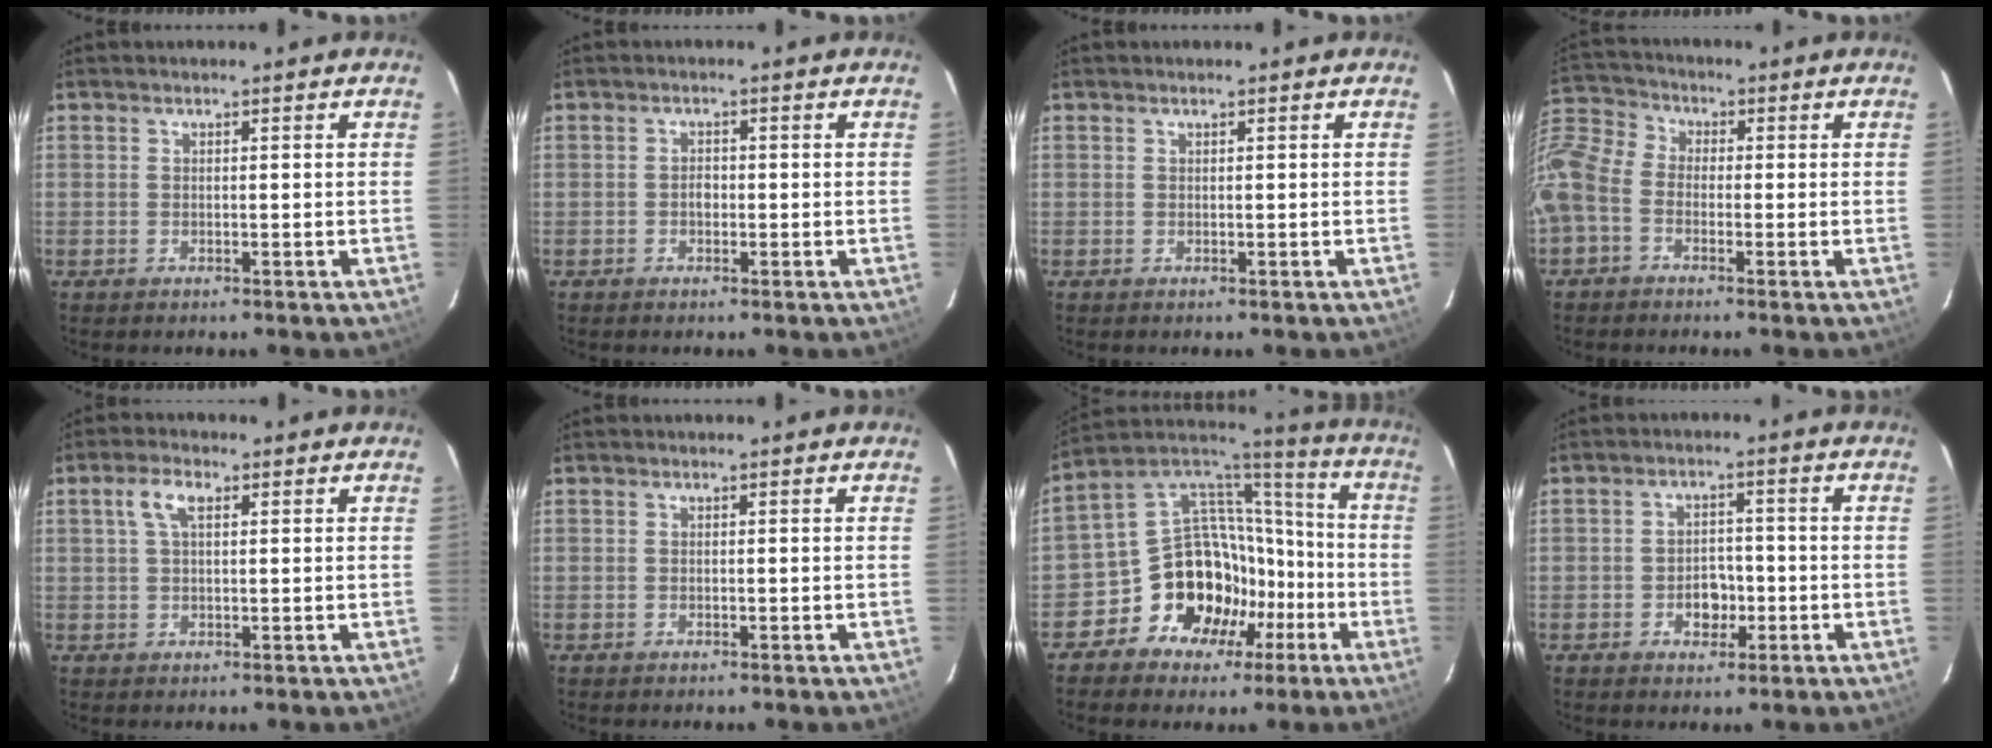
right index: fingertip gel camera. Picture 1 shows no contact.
{"total": 1.1, "force": [-0.3, 0.9, 0.6], "torque": [-0.008, 0.005, -0.005]}
{"total": 0.0}
{"total": 10.7, "force": [-4.1, 7.7, 6.3], "torque": [-0.153, 0.019, -0.103]}
{"total": 3.9, "force": [1.4, 1.7, 3.2], "torque": [-0.064, 0.011, 0.027]}
{"total": 0.0}
{"total": 17.1, "force": [-7.9, 14.0, 5.8], "torque": [-0.133, 0.068, -0.112]}
{"total": 4.2, "force": [-1.5, 3.2, 2.3], "torque": [-0.040, 0.010, -0.017]}